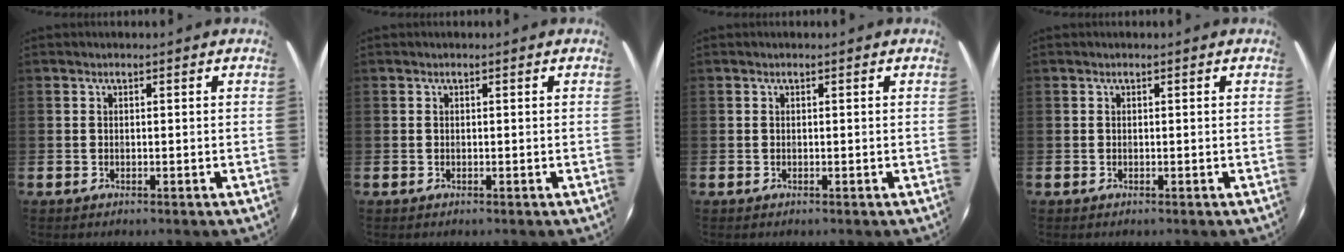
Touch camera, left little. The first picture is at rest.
{"total": 0.0}
{"total": 0.0}
{"total": 0.0}